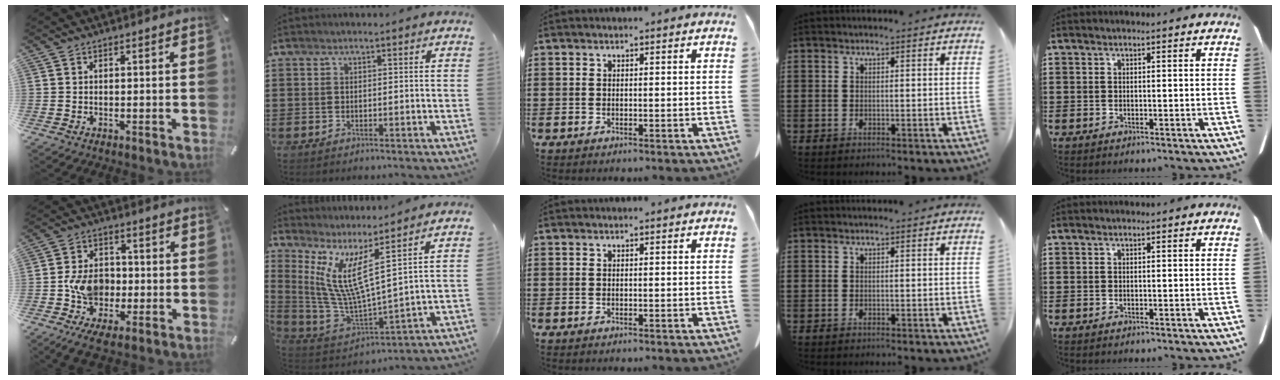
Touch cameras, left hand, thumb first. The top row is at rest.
{"thumb": {"total": 8.7, "force": [-1.8, 6.3, 5.7], "torque": [-0.119, 0.017, -0.030]}, "index": {"total": 8.5, "force": [4.4, 1.2, 7.2], "torque": [-0.177, -0.054, 0.071]}}